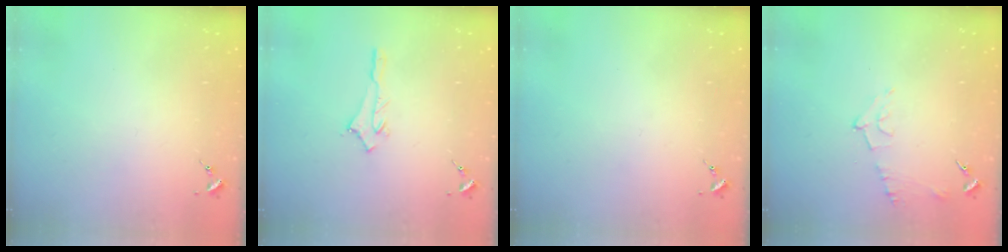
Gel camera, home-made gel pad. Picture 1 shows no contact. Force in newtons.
{"total": 2.6, "press": 2.6, "slide": 0.2}
{"total": 0.0}
{"total": 5.4, "press": 5.3, "slide": 1.2}